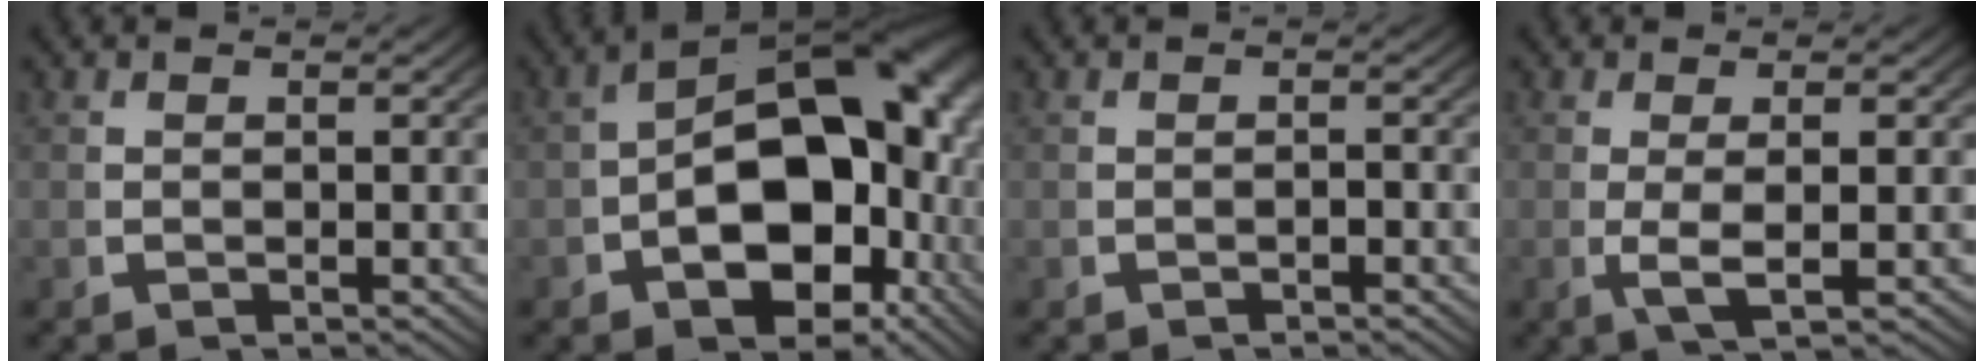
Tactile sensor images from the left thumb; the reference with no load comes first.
{"total": 14.9, "force": [-0.9, 9.2, 11.7], "torque": [-0.174, -0.041, 0.005]}
{"total": 0.7, "force": [-0.7, 0.1, 0.1], "torque": [-0.004, -0.001, -0.012]}
{"total": 3.2, "force": [-0.2, 0.9, 3.1], "torque": [-0.072, -0.012, 0.004]}